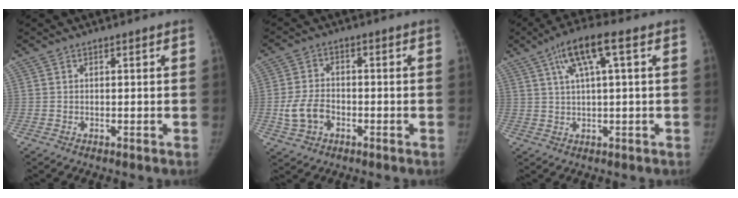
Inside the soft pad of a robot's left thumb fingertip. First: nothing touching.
{"total": 6.5, "force": [-2.0, 4.7, 4.0], "torque": [-0.075, 0.015, -0.036]}
{"total": 8.9, "force": [3.4, 1.8, 8.0], "torque": [-0.161, 0.017, 0.059]}